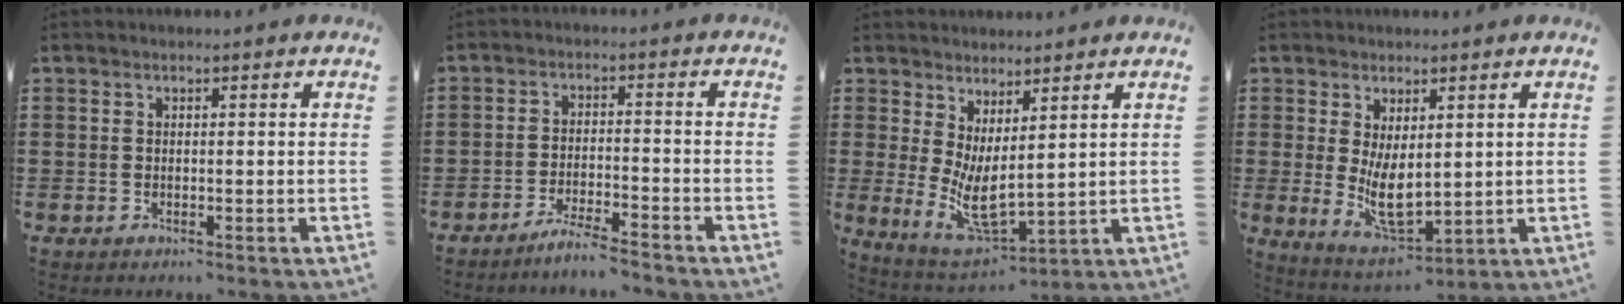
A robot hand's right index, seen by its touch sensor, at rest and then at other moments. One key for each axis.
{"total": 4.3, "fx": -4.0, "fy": -0.3, "fz": 1.5, "tx": -0.032, "ty": -0.006, "tz": -0.079}
{"total": 6.1, "fx": 1.0, "fy": 2.4, "fz": 5.6, "tx": -0.111, "ty": -0.022, "tz": 0.022}
{"total": 6.7, "fx": 0.7, "fy": 3.1, "fz": 6.0, "tx": -0.115, "ty": -0.007, "tz": 0.013}